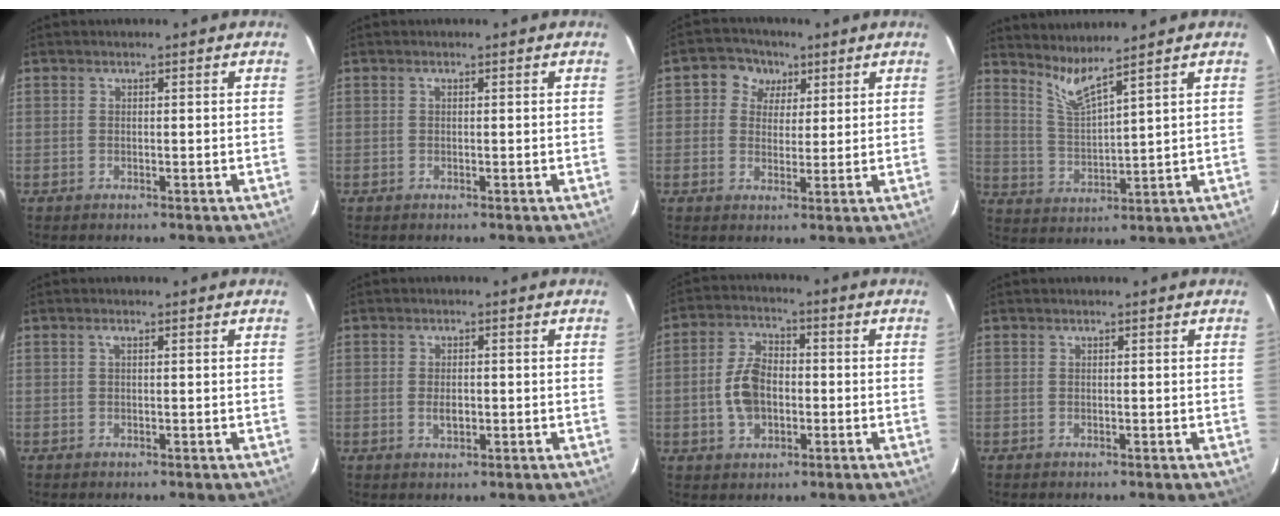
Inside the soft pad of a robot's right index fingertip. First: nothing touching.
{"total": 0.0}
{"total": 5.8, "force": [2.1, 5.2, 1.5], "torque": [-0.020, 0.014, 0.027]}
{"total": 5.8, "force": [5.0, -0.9, 2.8], "torque": [-0.060, -0.016, 0.107]}
{"total": 0.6, "force": [0.2, 0.1, 0.6], "torque": [-0.013, 0.004, 0.002]}
{"total": 2.4, "force": [-0.5, 1.4, 2.0], "torque": [-0.036, -0.001, -0.007]}
{"total": 8.3, "force": [-1.4, 5.5, 6.0], "torque": [-0.121, 0.018, -0.018]}
{"total": 0.0}